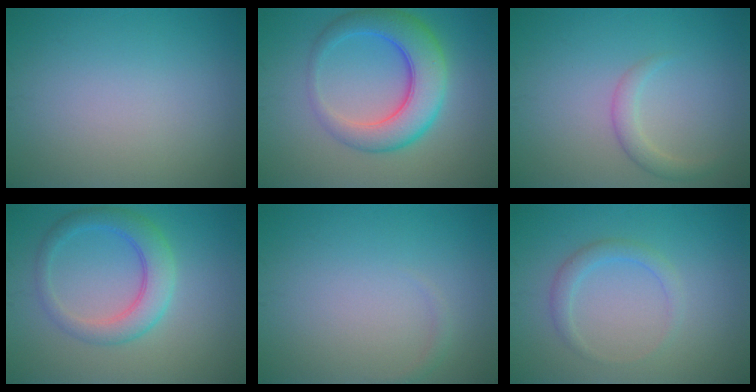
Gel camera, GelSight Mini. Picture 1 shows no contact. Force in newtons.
{"total": 6.8, "press": 6.8, "slide": 0.2}
{"total": 1.8, "press": 1.8, "slide": 0.1}
{"total": 4.3, "press": 4.3, "slide": 0.1}
{"total": 0.6, "press": 0.6, "slide": 0.0}
{"total": 1.8, "press": 1.8, "slide": 0.1}